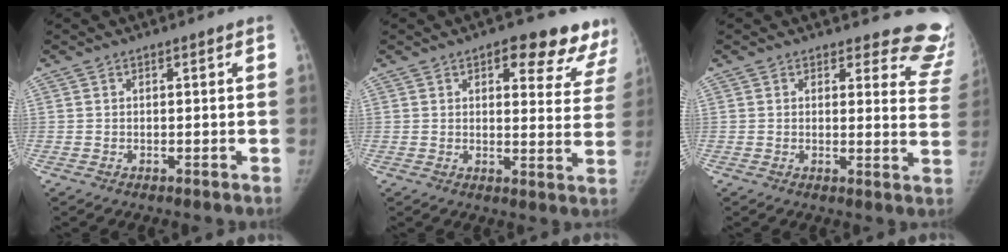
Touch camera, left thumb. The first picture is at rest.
{"total": 13.9, "force": [9.4, 5.7, 8.6], "torque": [-0.047, -0.039, 0.095]}
{"total": 12.1, "force": [11.5, 3.8, 0.4], "torque": [0.057, -0.113, 0.082]}